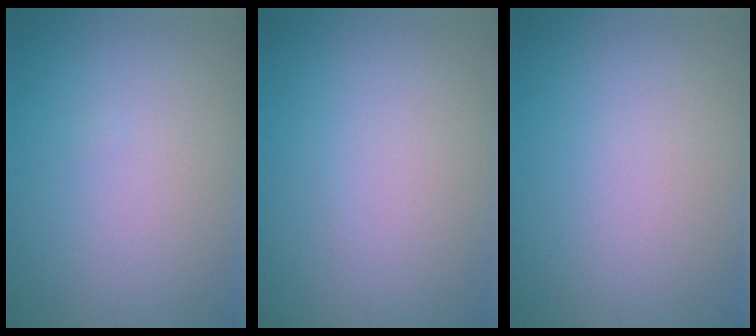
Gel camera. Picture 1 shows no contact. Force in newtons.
{"total": 0.0}
{"total": 0.0}